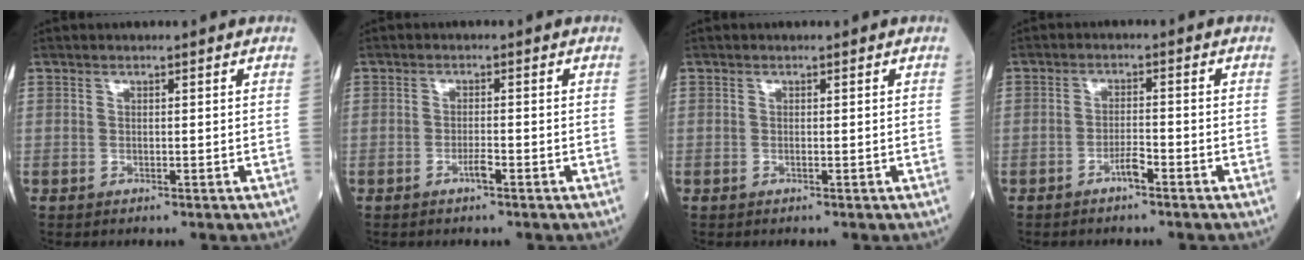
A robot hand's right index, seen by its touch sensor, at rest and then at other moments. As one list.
[{"total": 1.6, "force": [-1.1, 0.1, 1.2], "torque": [-0.022, 0.001, -0.021]}, {"total": 0.0}, {"total": 2.3, "force": [-1.7, 0.3, 1.6], "torque": [-0.027, 0.002, -0.033]}]